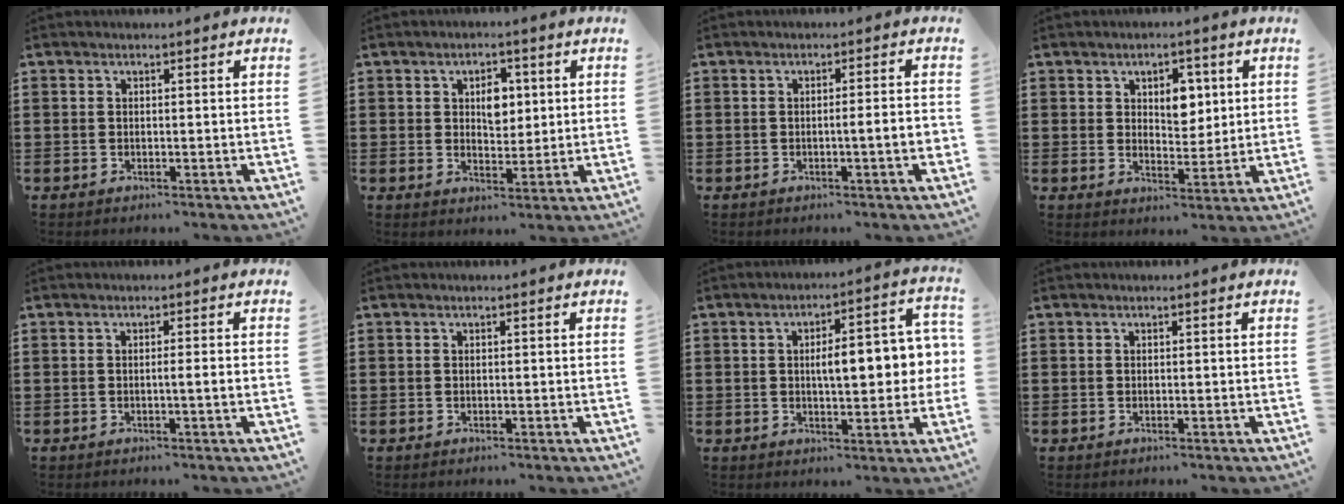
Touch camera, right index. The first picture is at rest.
{"total": 4.7, "force": [1.3, 2.9, 3.4], "torque": [-0.051, 0.004, 0.014]}
{"total": 3.2, "force": [-0.8, -0.1, 3.1], "torque": [-0.051, -0.006, -0.015]}
{"total": 5.0, "force": [1.8, 3.3, 3.3], "torque": [-0.053, 0.005, 0.024]}
{"total": 1.7, "force": [-0.3, -0.1, 1.6], "torque": [-0.028, -0.003, -0.007]}
{"total": 0.0}
{"total": 8.3, "force": [0.5, 3.1, 7.7], "torque": [-0.111, -0.005, -0.002]}
{"total": 0.0}